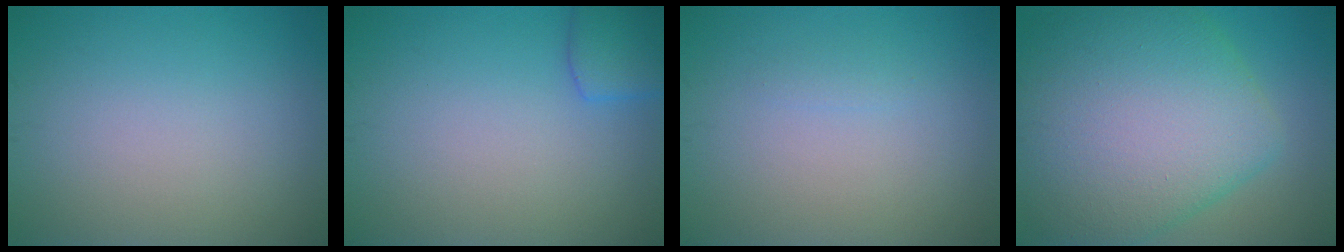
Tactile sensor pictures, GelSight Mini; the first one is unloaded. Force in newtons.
{"total": 2.7, "press": 2.7, "slide": 0.1}
{"total": 0.6, "press": 0.6, "slide": 0.0}
{"total": 12.7, "press": 12.7, "slide": 0.2}